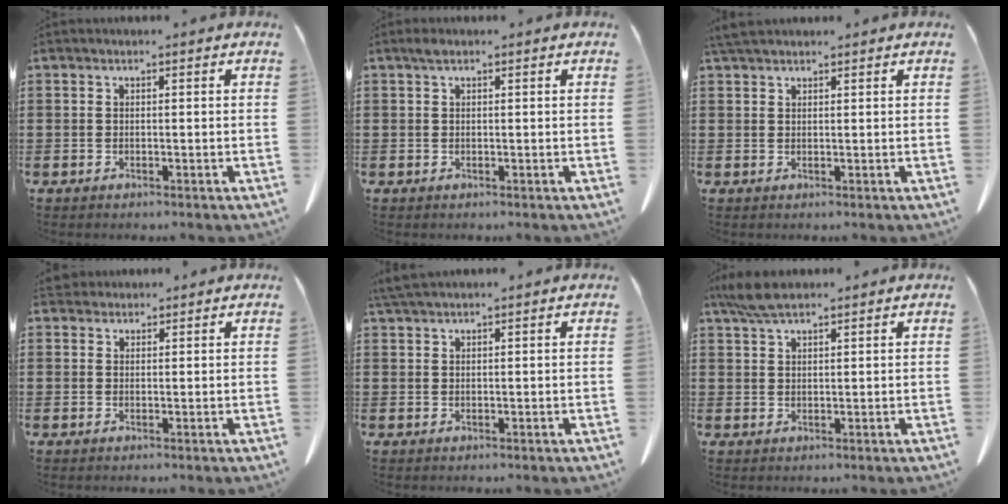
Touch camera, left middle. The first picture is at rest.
{"total": 1.0, "force": [0.6, 0.6, 0.6], "torque": [-0.015, 0.003, 0.011]}
{"total": 2.4, "force": [2.1, 0.6, 1.0], "torque": [-0.026, 0.002, 0.041]}
{"total": 1.9, "force": [1.8, 0.7, 0.2], "torque": [-0.009, 0.003, 0.036]}
{"total": 2.2, "force": [1.9, 0.2, 1.1], "torque": [-0.027, 0.000, 0.037]}
{"total": 4.6, "force": [3.4, 1.3, 2.7], "torque": [-0.062, -0.001, 0.065]}